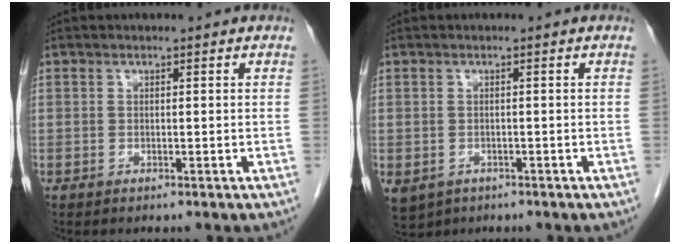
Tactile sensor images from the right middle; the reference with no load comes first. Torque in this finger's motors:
{"motor_torque": [1.05, -1.09, 0.94, 0.21]}